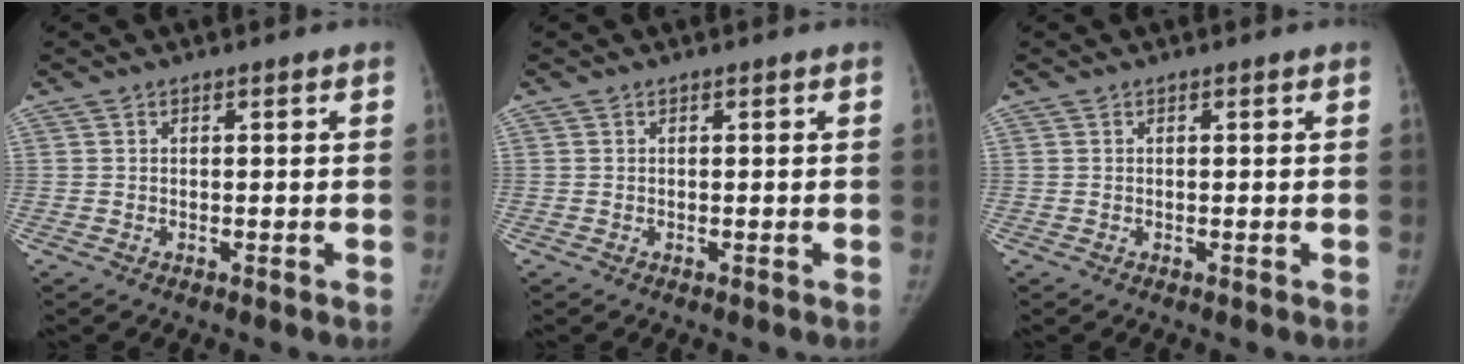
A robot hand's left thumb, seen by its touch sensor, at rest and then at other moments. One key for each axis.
{"total": 0.0}
{"total": 0.0}